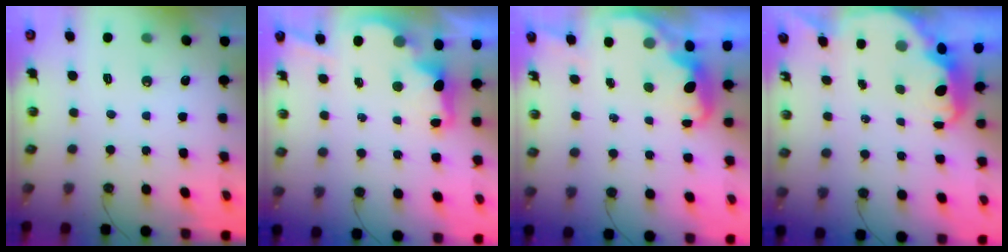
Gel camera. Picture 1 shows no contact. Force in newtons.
{"total": 2.7, "press": 2.6, "slide": 0.8}
{"total": 1.9, "press": 1.9, "slide": 0.5}
{"total": 2.8, "press": 2.8, "slide": 0.6}